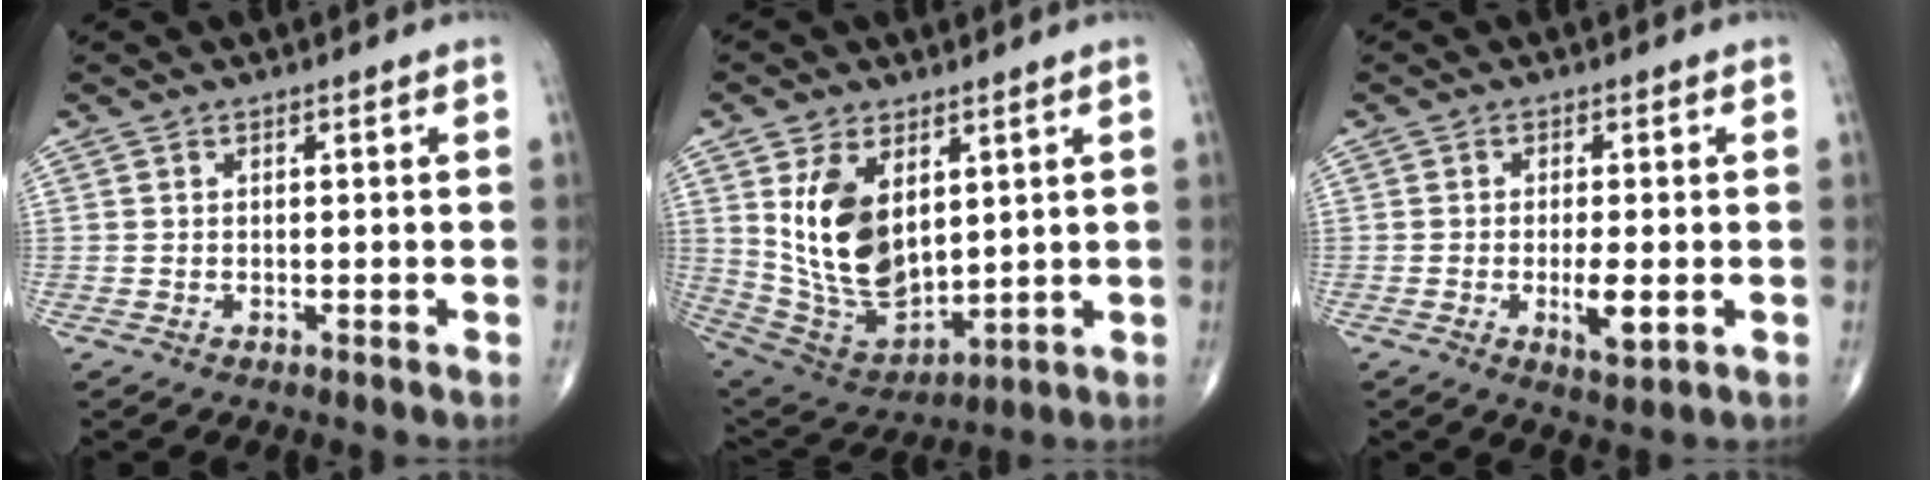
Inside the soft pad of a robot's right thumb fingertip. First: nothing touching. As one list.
[{"total": 15.6, "force": [4.1, 9.2, 11.9], "torque": [-0.194, -0.023, 0.104]}, {"total": 4.8, "force": [-1.0, 1.4, 4.5], "torque": [-0.072, -0.010, -0.015]}]